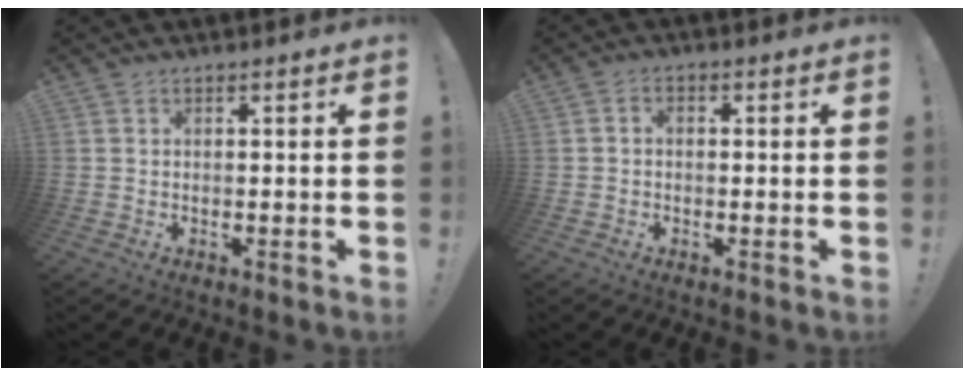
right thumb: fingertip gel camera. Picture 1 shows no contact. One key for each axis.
{"total": 1.9, "fx": -1.0, "fy": 1.2, "fz": 1.1, "tx": -0.019, "ty": 0.008, "tz": -0.017}